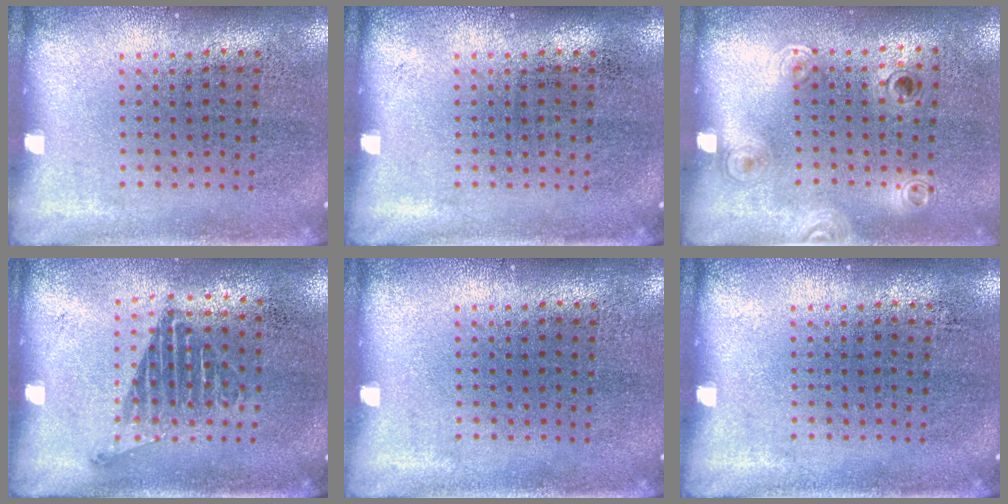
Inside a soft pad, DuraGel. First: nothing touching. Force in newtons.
{"total": 0.0}
{"total": 1.1, "press": 0.8, "slide": 0.7}
{"total": 1.1, "press": 1.0, "slide": 0.6}
{"total": 0.0}
{"total": 0.0}